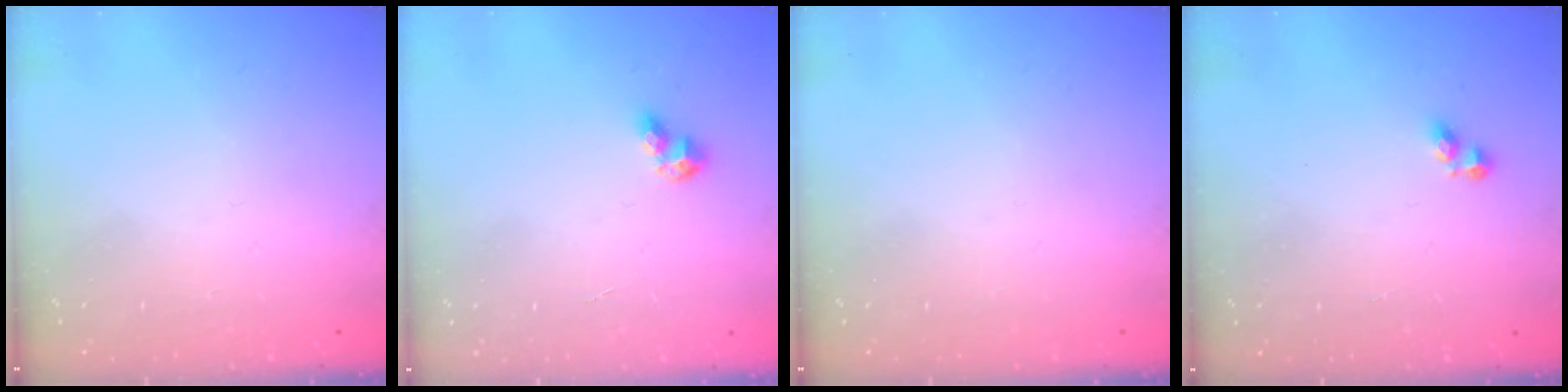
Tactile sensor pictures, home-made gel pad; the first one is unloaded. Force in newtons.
{"total": 5.6, "press": 5.6, "slide": 0.4}
{"total": 0.0}
{"total": 2.8, "press": 2.8, "slide": 0.3}